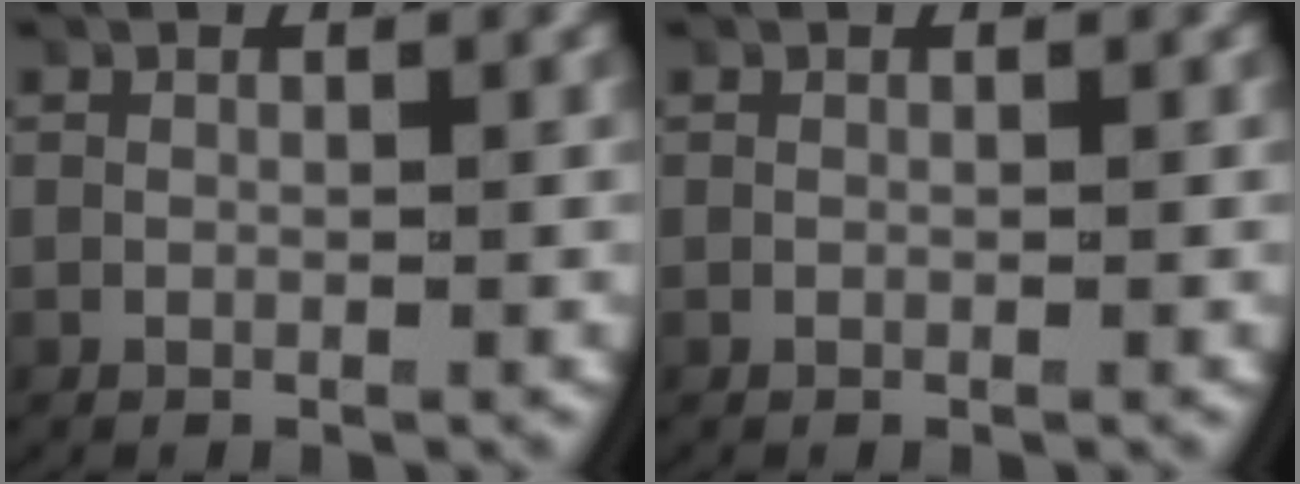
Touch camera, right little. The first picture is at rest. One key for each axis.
{"total": 0.0}